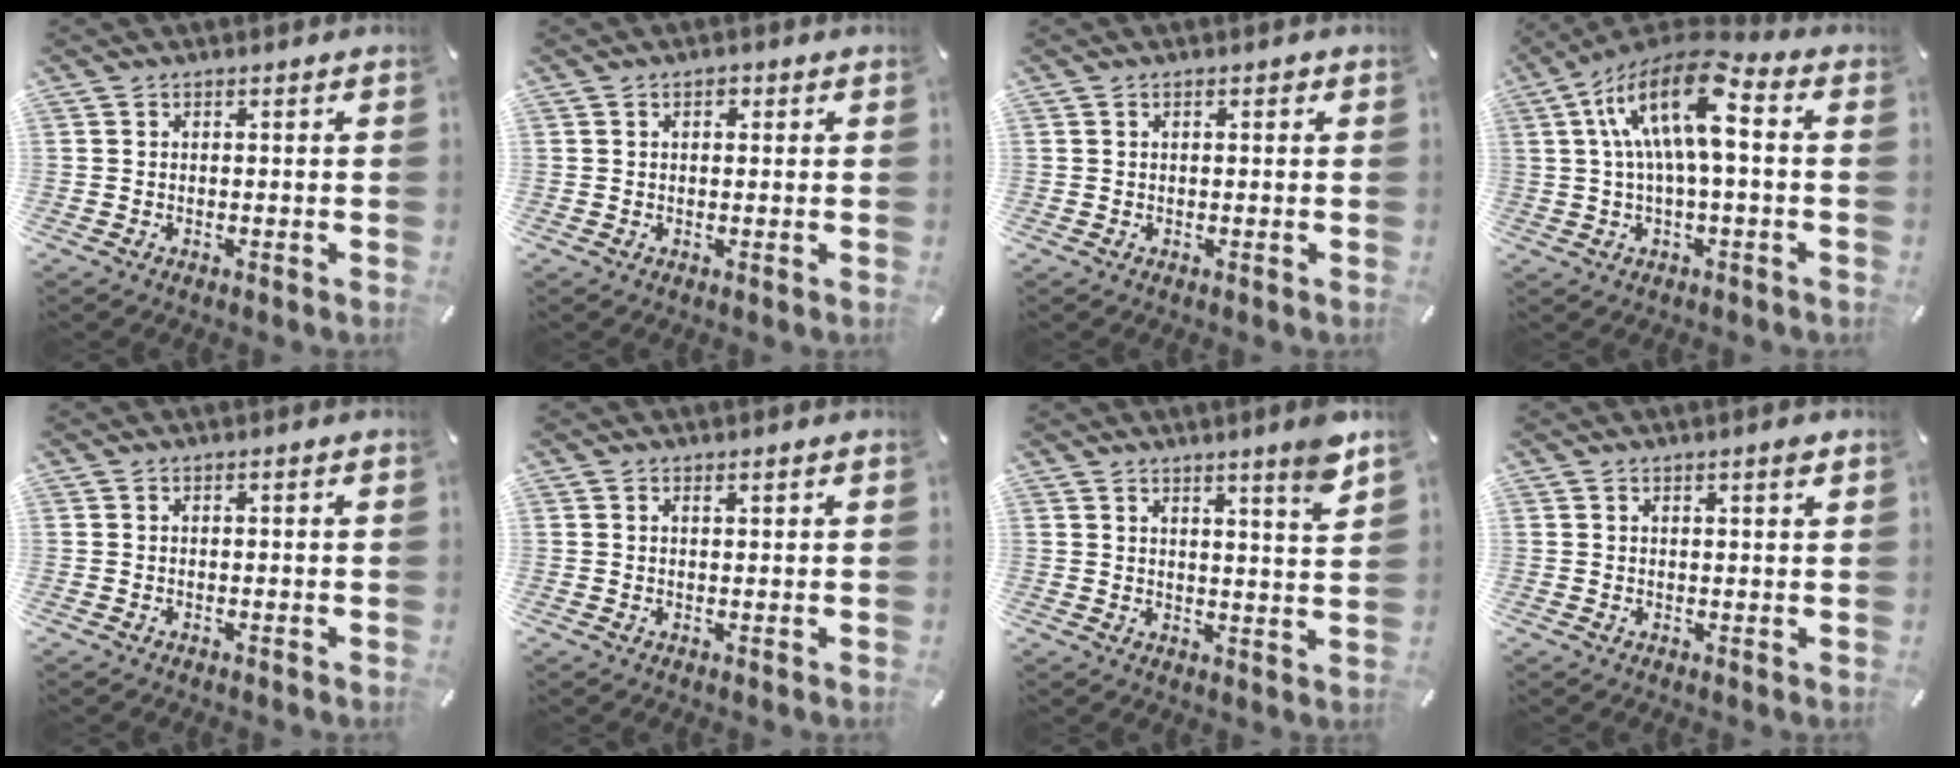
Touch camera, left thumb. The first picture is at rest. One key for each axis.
{"total": 2.1, "fx": 0.7, "fy": 1.3, "fz": 1.6, "tx": -0.025, "ty": 0.003, "tz": 0.009}
{"total": 1.2, "fx": 0.4, "fy": 0.7, "fz": 0.9, "tx": -0.020, "ty": 0.006, "tz": 0.005}
{"total": 17.0, "fx": 3.3, "fy": 6.5, "fz": 15.4, "tx": -0.300, "ty": -0.006, "tz": 0.053}
{"total": 0.0}
{"total": 0.7, "fx": 0.4, "fy": 0.2, "fz": 0.6, "tx": -0.011, "ty": 0.000, "tz": 0.007}
{"total": 6.7, "fx": 5.1, "fy": -0.2, "fz": 4.2, "tx": -0.063, "ty": -0.037, "tz": 0.082}
{"total": 1.7, "fx": 1.1, "fy": 0.2, "fz": 1.3, "tx": -0.026, "ty": 0.001, "tz": 0.018}